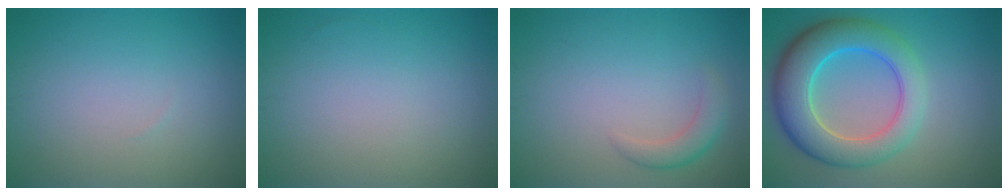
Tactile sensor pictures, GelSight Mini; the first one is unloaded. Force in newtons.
{"total": 0.0}
{"total": 2.1, "press": 2.1, "slide": 0.2}
{"total": 8.6, "press": 8.6, "slide": 0.5}